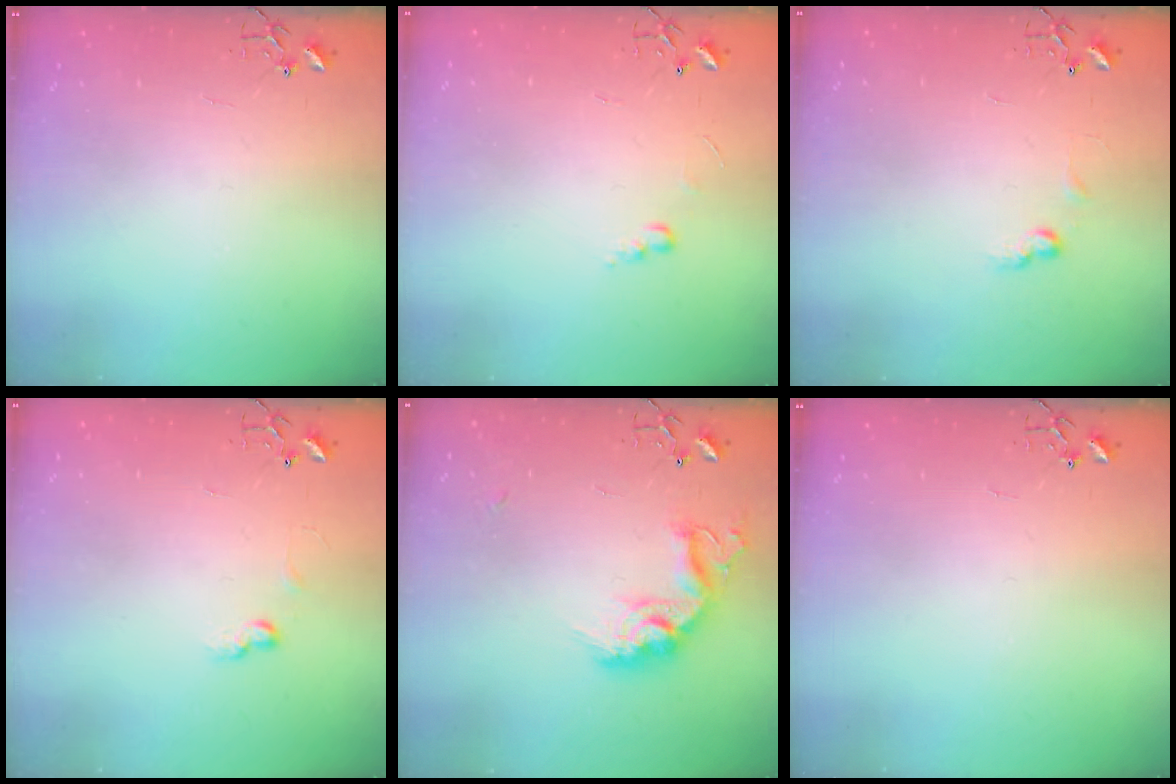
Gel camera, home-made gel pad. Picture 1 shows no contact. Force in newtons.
{"total": 5.6, "press": 5.6, "slide": 0.7}
{"total": 6.0, "press": 6.0, "slide": 0.8}
{"total": 6.7, "press": 6.6, "slide": 0.9}
{"total": 16.9, "press": 16.9, "slide": 1.2}
{"total": 0.0}